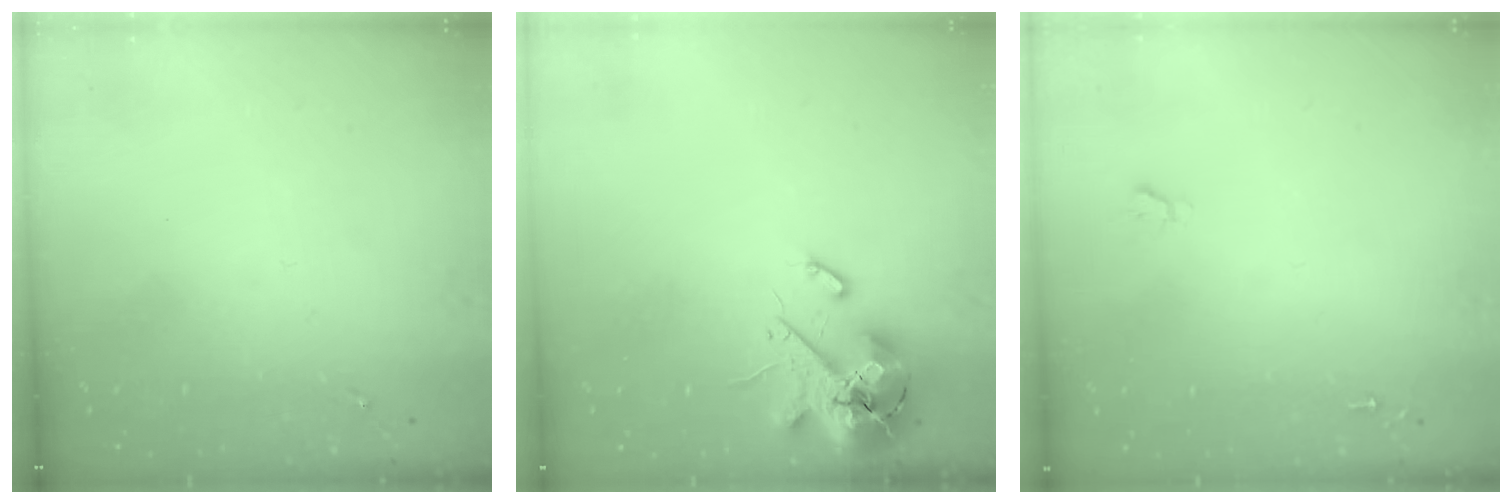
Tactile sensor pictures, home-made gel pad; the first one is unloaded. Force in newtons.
{"total": 13.2, "press": 13.0, "slide": 2.2}
{"total": 1.6, "press": 1.6, "slide": 0.2}